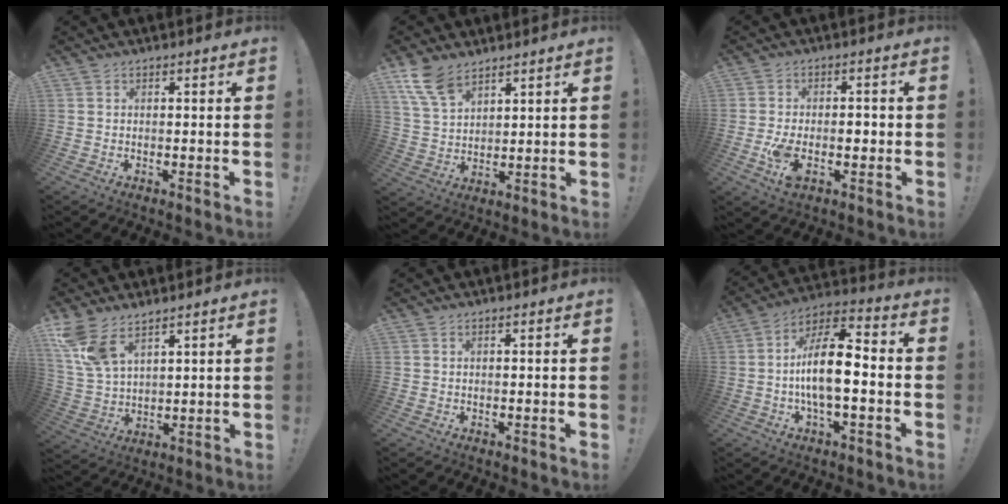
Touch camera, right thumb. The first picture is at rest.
{"total": 9.7, "force": [6.6, 4.8, 5.1], "torque": [-0.109, -0.026, 0.133]}
{"total": 7.4, "force": [-2.1, 4.2, 5.7], "torque": [-0.111, 0.002, -0.037]}
{"total": 9.7, "force": [7.0, 4.5, 5.1], "torque": [-0.108, -0.024, 0.139]}
{"total": 0.0}
{"total": 14.4, "force": [-2.5, 5.8, 13.0], "torque": [-0.242, 0.012, -0.049]}